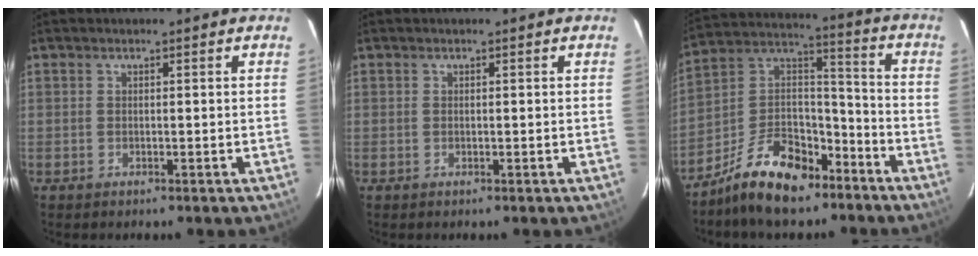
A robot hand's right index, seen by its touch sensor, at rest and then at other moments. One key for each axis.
{"total": 0.0}
{"total": 16.5, "fx": -11.3, "fy": 8.1, "fz": 8.8, "tx": -0.180, "ty": 0.043, "tz": -0.188}